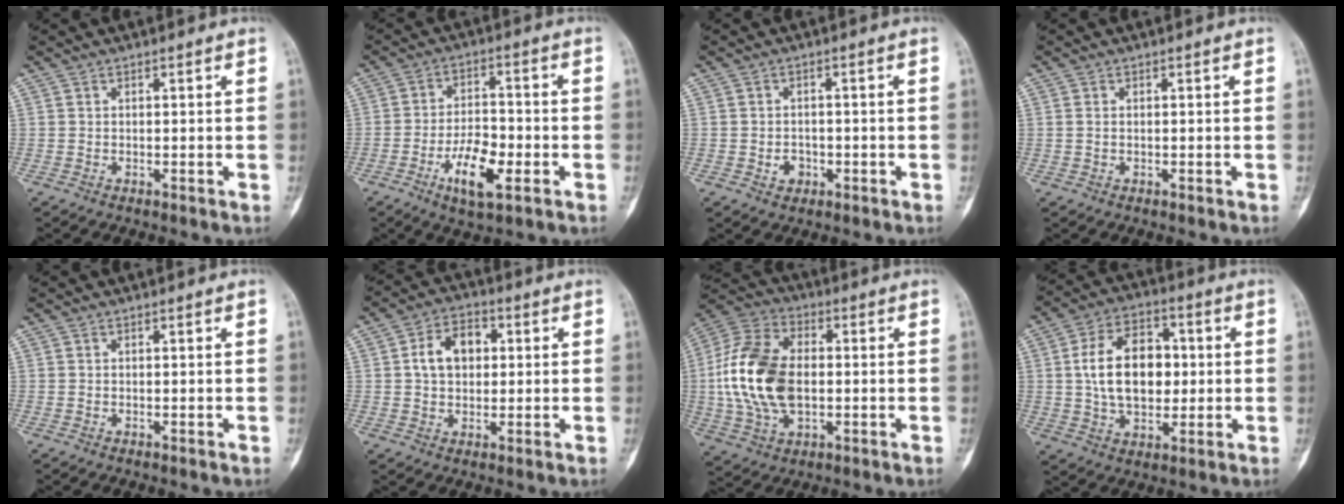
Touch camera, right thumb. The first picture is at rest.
{"total": 9.7, "force": [-3.9, 4.0, 8.0], "torque": [-0.136, 0.017, -0.067]}
{"total": 2.8, "force": [-0.9, 2.3, 1.2], "torque": [-0.004, 0.007, -0.011]}
{"total": 0.9, "force": [0.1, 0.6, 0.6], "torque": [-0.017, 0.002, 0.006]}
{"total": 0.0}
{"total": 8.4, "force": [1.4, 6.0, 5.8], "torque": [-0.076, 0.014, 0.018]}
{"total": 18.6, "force": [-0.2, 11.5, 14.7], "torque": [-0.295, 0.014, -0.002]}
{"total": 14.5, "force": [1.2, 9.4, 11.0], "torque": [-0.156, 0.011, 0.019]}